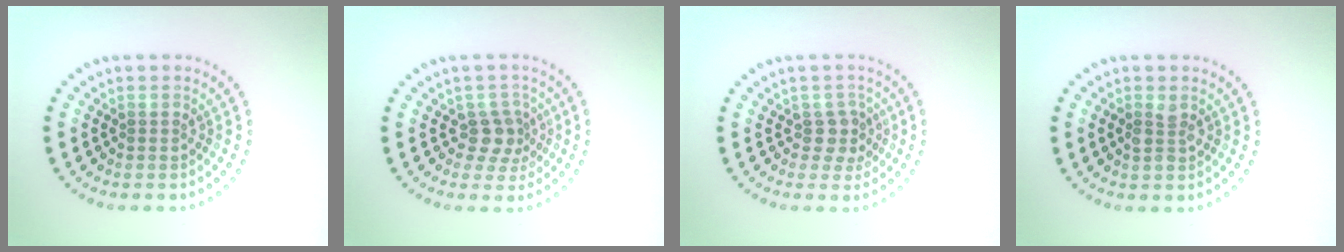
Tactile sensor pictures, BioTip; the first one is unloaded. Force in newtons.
{"total": 2.5, "press": 1.9, "slide": 1.5}
{"total": 1.9, "press": 1.6, "slide": 1.0}
{"total": 1.2, "press": 1.2, "slide": 0.2}